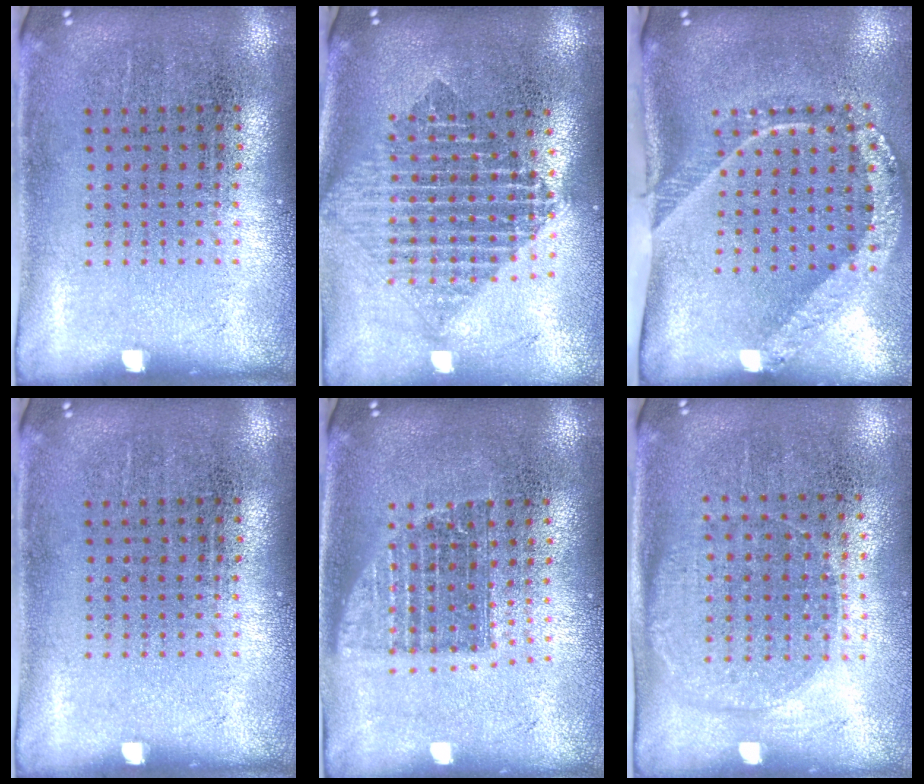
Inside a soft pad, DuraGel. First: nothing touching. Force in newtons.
{"total": 2.0, "press": 1.7, "slide": 1.2}
{"total": 2.5, "press": 1.7, "slide": 1.8}
{"total": 0.0}
{"total": 1.3, "press": 1.1, "slide": 0.7}
{"total": 1.3, "press": 1.2, "slide": 0.5}